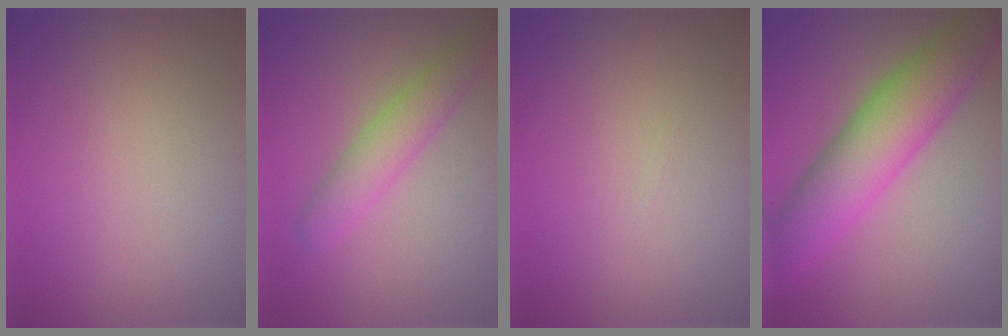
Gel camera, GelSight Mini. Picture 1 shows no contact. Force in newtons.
{"total": 3.9, "press": 3.9, "slide": 0.2}
{"total": 0.0}
{"total": 9.0, "press": 9.0, "slide": 0.2}